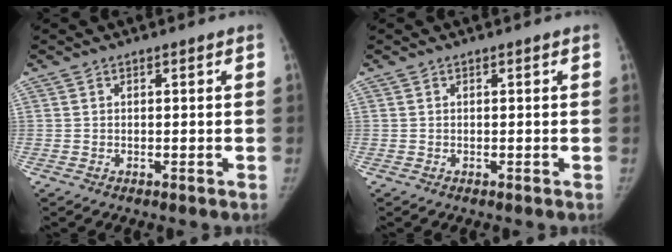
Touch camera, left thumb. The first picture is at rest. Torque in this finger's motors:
{"motor_torque": [0.12, -0.12, 0.30, 0.21, 0.05]}